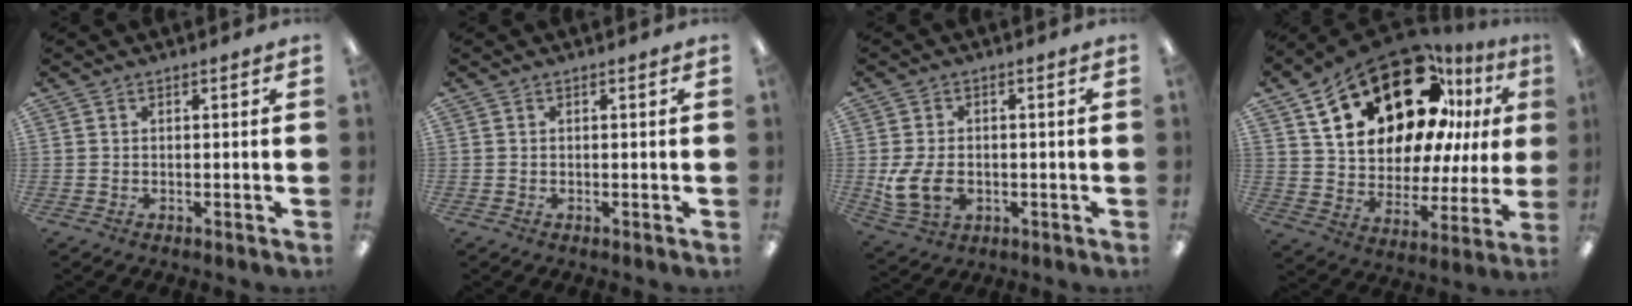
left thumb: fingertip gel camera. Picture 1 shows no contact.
{"total": 0.0}
{"total": 9.0, "force": [-1.6, 6.4, 6.0], "torque": [-0.120, 0.000, -0.028]}
{"total": 25.4, "force": [15.3, 13.1, 15.5], "torque": [-0.250, -0.081, 0.273]}